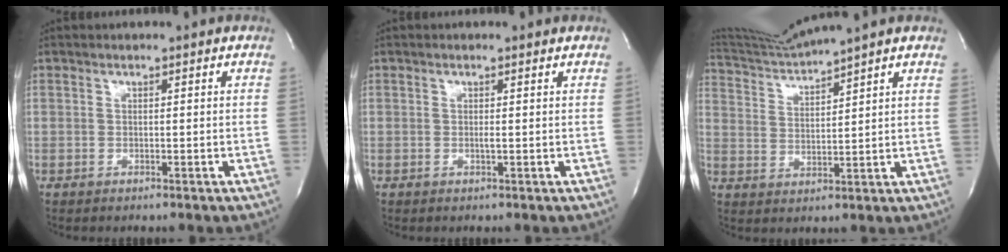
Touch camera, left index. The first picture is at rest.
{"total": 0.5, "force": [-0.1, 0.0, 0.5], "torque": [-0.016, -0.005, -0.005]}
{"total": 7.4, "force": [6.9, -2.2, 1.6], "torque": [-0.044, 0.000, 0.138]}